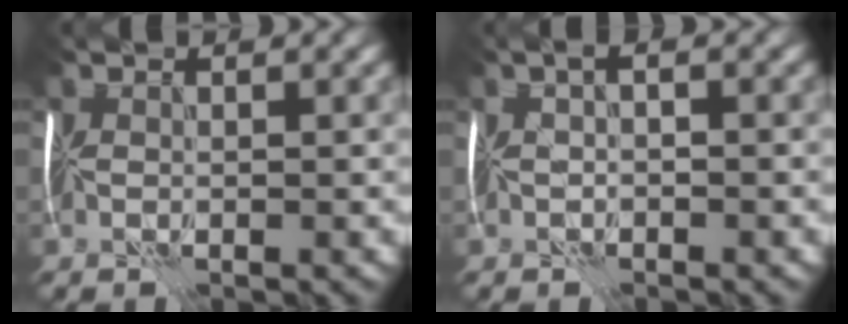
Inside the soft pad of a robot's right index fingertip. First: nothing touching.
{"total": 1.4, "force": [-0.6, 0.6, 1.1], "torque": [-0.014, 0.012, -0.008]}